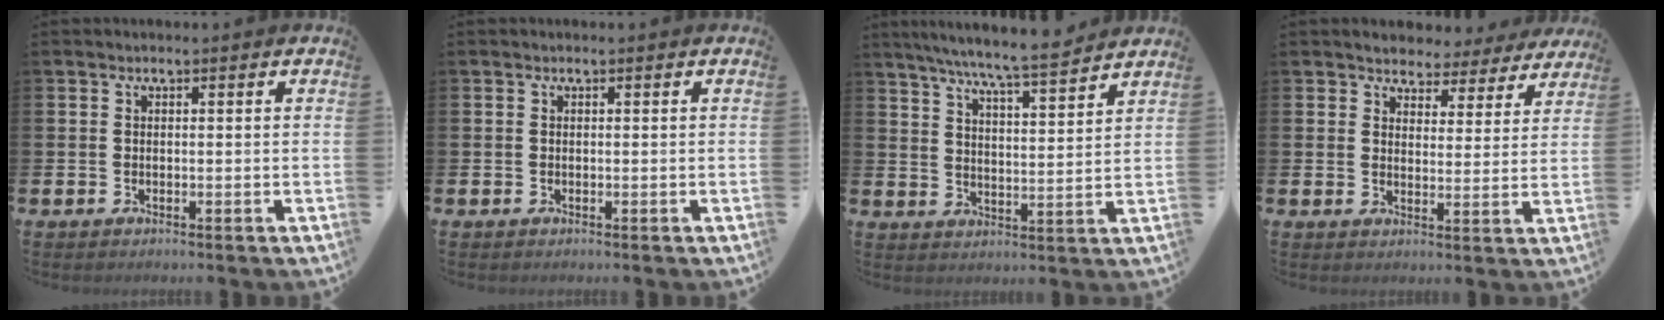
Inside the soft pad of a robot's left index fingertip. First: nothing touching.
{"total": 0.0}
{"total": 7.7, "force": [7.2, -0.2, 2.7], "torque": [-0.070, -0.044, 0.126]}
{"total": 3.5, "force": [3.3, 1.3, -0.1], "torque": [-0.016, -0.023, 0.053]}